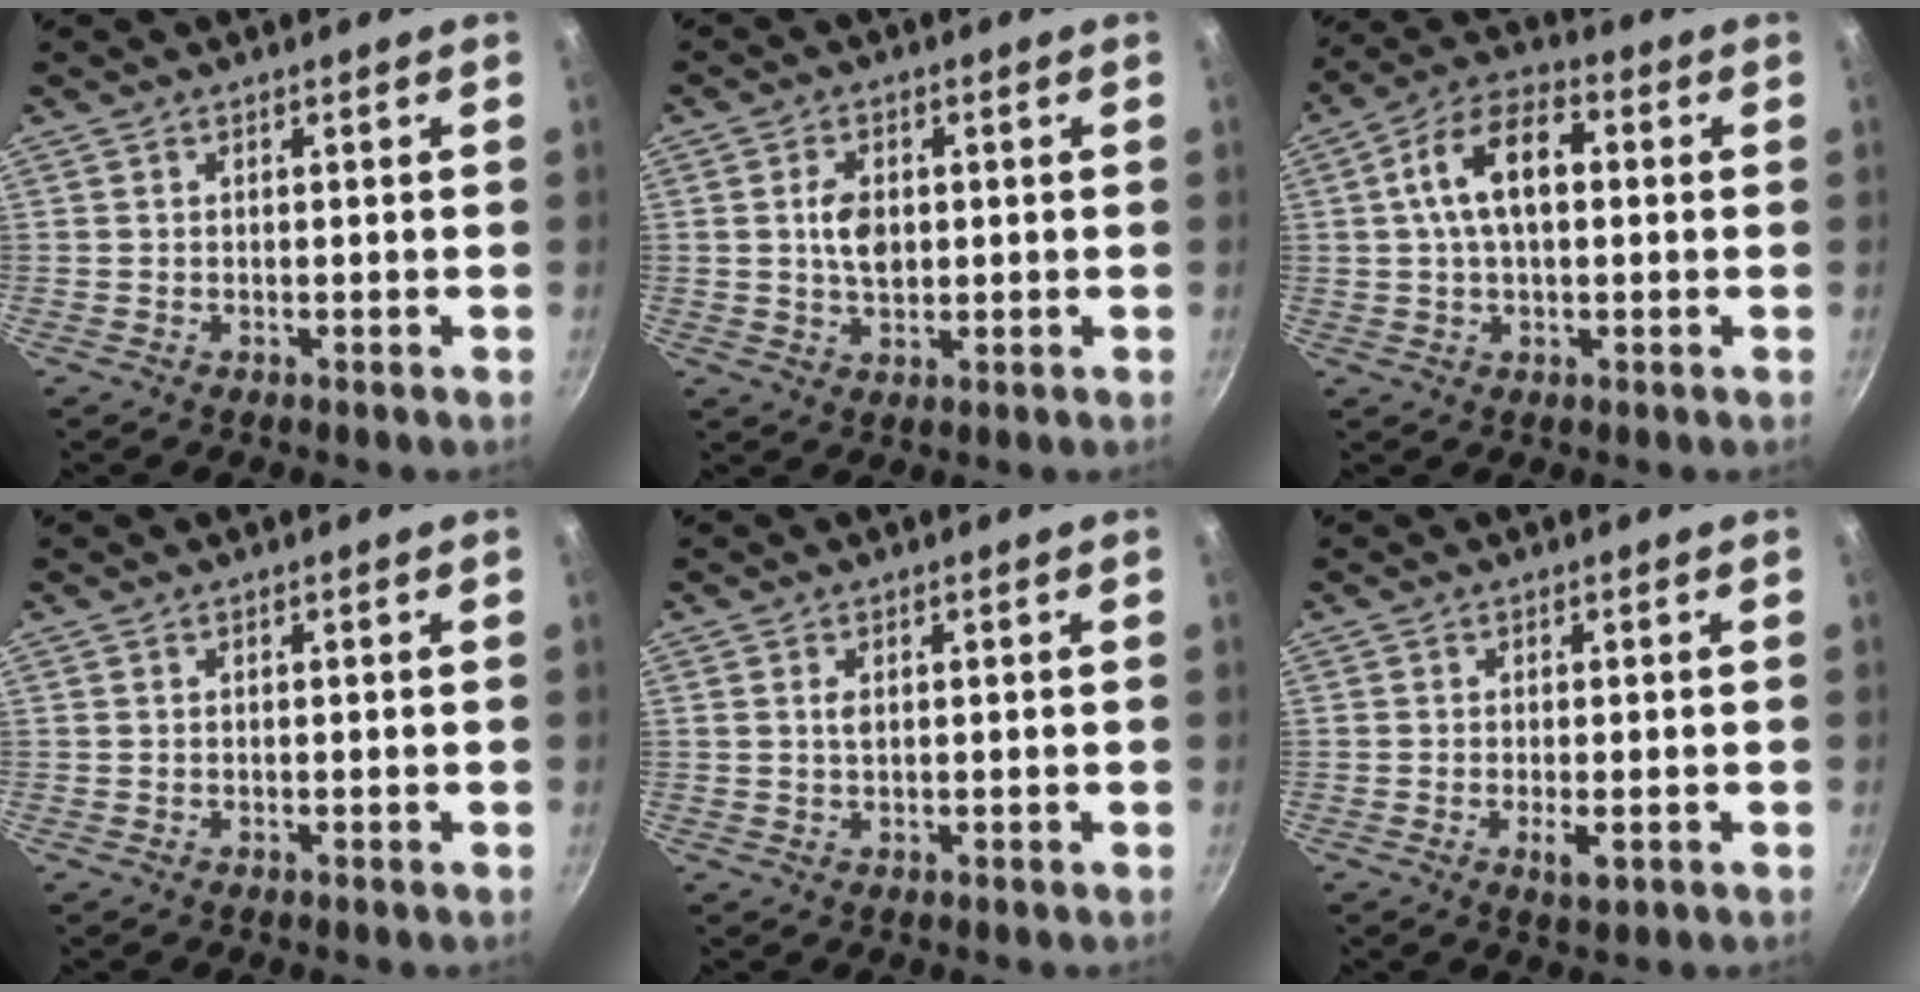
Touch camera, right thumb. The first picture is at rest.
{"total": 5.5, "force": [0.6, 3.5, 4.1], "torque": [-0.066, -0.001, 0.013]}
{"total": 12.0, "force": [1.8, 6.6, 9.8], "torque": [-0.177, 0.027, 0.026]}
{"total": 0.0}
{"total": 1.4, "force": [0.4, 0.8, 1.1], "torque": [-0.019, -0.001, 0.009]}
{"total": 2.6, "force": [-0.8, 0.9, 2.3], "torque": [-0.042, -0.004, -0.012]}